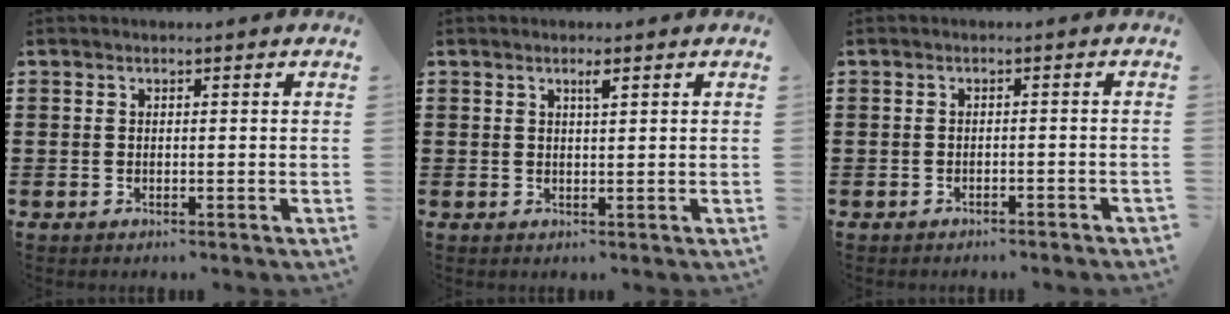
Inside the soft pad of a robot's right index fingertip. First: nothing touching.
{"total": 1.4, "force": [0.8, 0.1, 1.1], "torque": [-0.023, 0.000, 0.013]}
{"total": 1.2, "force": [-1.1, 0.2, 0.3], "torque": [-0.010, -0.001, -0.023]}